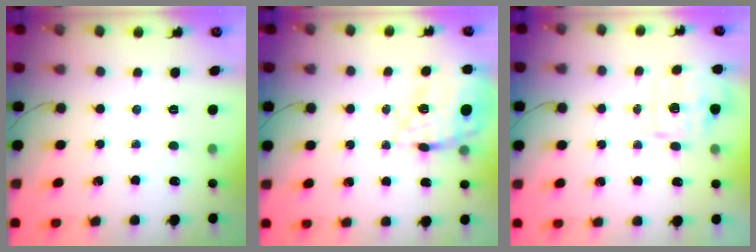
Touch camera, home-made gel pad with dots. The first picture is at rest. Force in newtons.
{"total": 15.3, "press": 14.8, "slide": 4.1}
{"total": 1.9, "press": 1.8, "slide": 0.5}